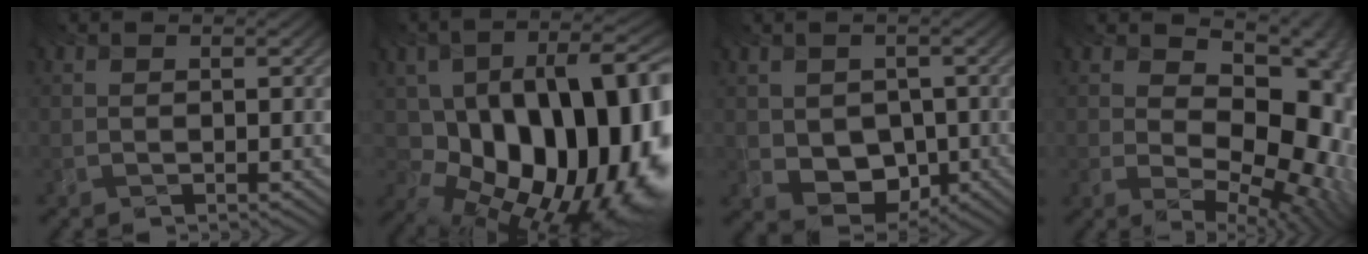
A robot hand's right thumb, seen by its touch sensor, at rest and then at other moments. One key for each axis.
{"total": 18.7, "fx": -2.6, "fy": 11.1, "fz": 14.8, "tx": -0.188, "ty": -0.025, "tz": -0.021}
{"total": 6.7, "fx": -1.2, "fy": 5.3, "fz": 4.0, "tx": -0.100, "ty": -0.027, "tz": -0.014}
{"total": 13.3, "fx": 1.8, "fy": 8.3, "fz": 10.2, "tx": -0.130, "ty": -0.013, "tz": 0.033}